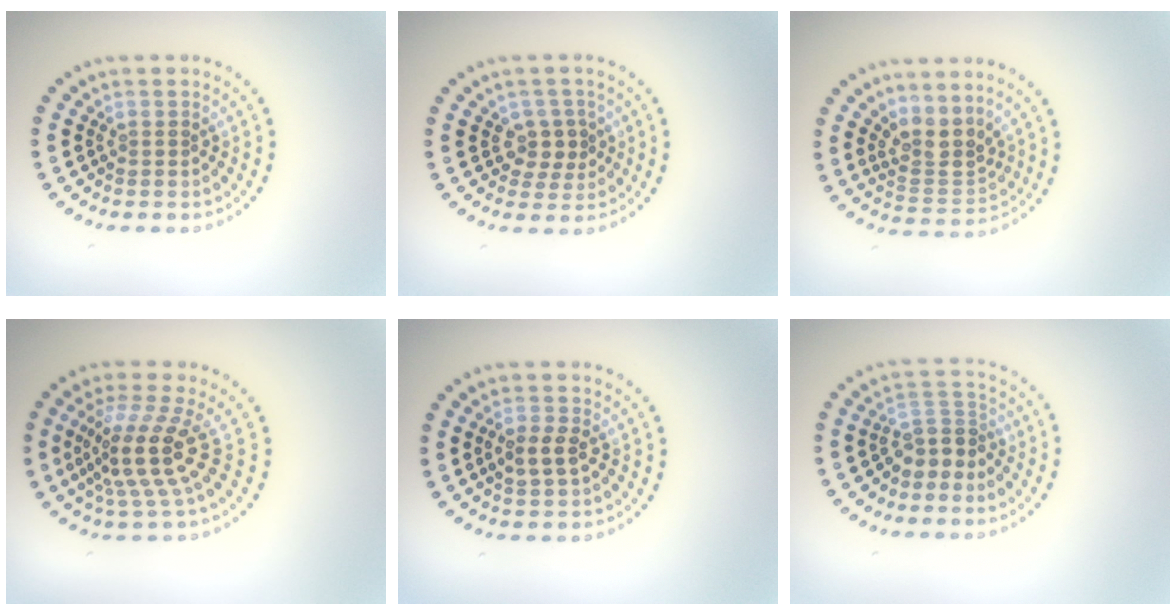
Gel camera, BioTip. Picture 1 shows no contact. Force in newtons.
{"total": 2.3, "press": 2.1, "slide": 0.9}
{"total": 3.3, "press": 2.6, "slide": 2.0}
{"total": 5.1, "press": 3.7, "slide": 3.4}
{"total": 2.4, "press": 2.4, "slide": 0.3}
{"total": 2.9, "press": 2.5, "slide": 1.6}